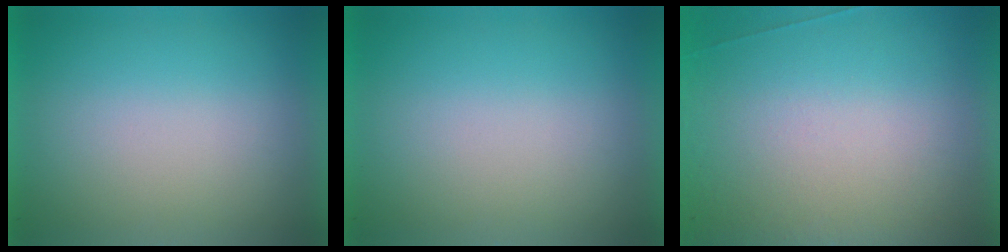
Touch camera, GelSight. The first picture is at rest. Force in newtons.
{"total": 0.0}
{"total": 6.8}